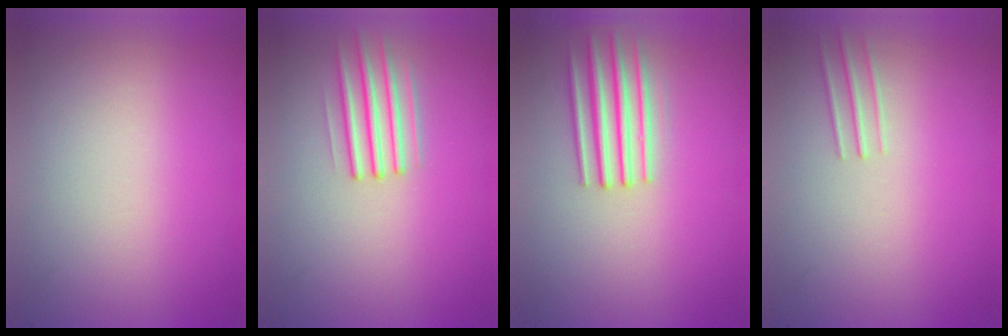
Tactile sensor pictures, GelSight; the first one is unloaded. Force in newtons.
{"total": 2.2}
{"total": 3.5}
{"total": 1.0}